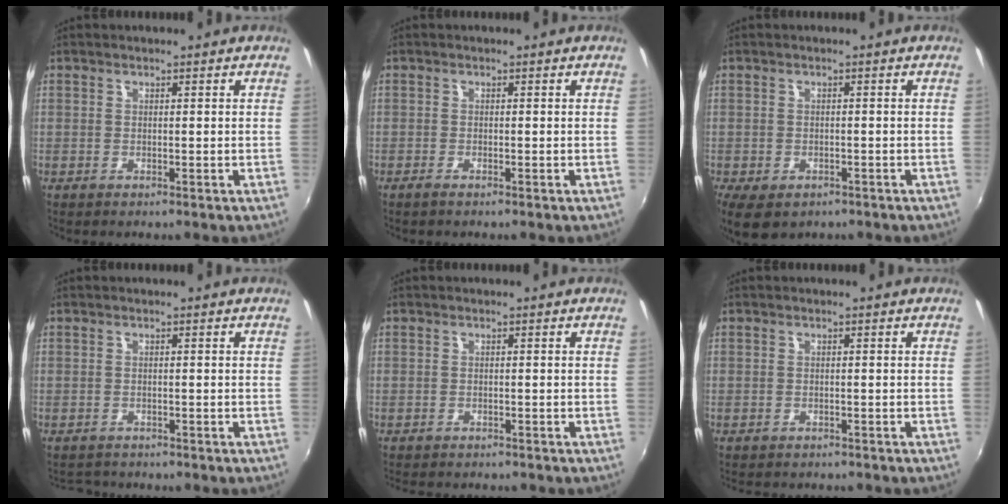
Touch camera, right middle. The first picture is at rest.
{"total": 1.1, "force": [-0.9, 0.1, 0.6], "torque": [-0.014, -0.004, -0.018]}
{"total": 7.0, "force": [-4.1, 4.0, 4.0], "torque": [-0.091, -0.031, -0.064]}
{"total": 2.6, "force": [-2.4, 0.9, 0.2], "torque": [-0.009, -0.007, -0.040]}
{"total": 2.4, "force": [-2.1, 1.0, 0.4], "torque": [-0.019, -0.008, -0.037]}
{"total": 2.0, "force": [-1.7, 1.1, 0.3], "torque": [-0.013, -0.005, -0.026]}